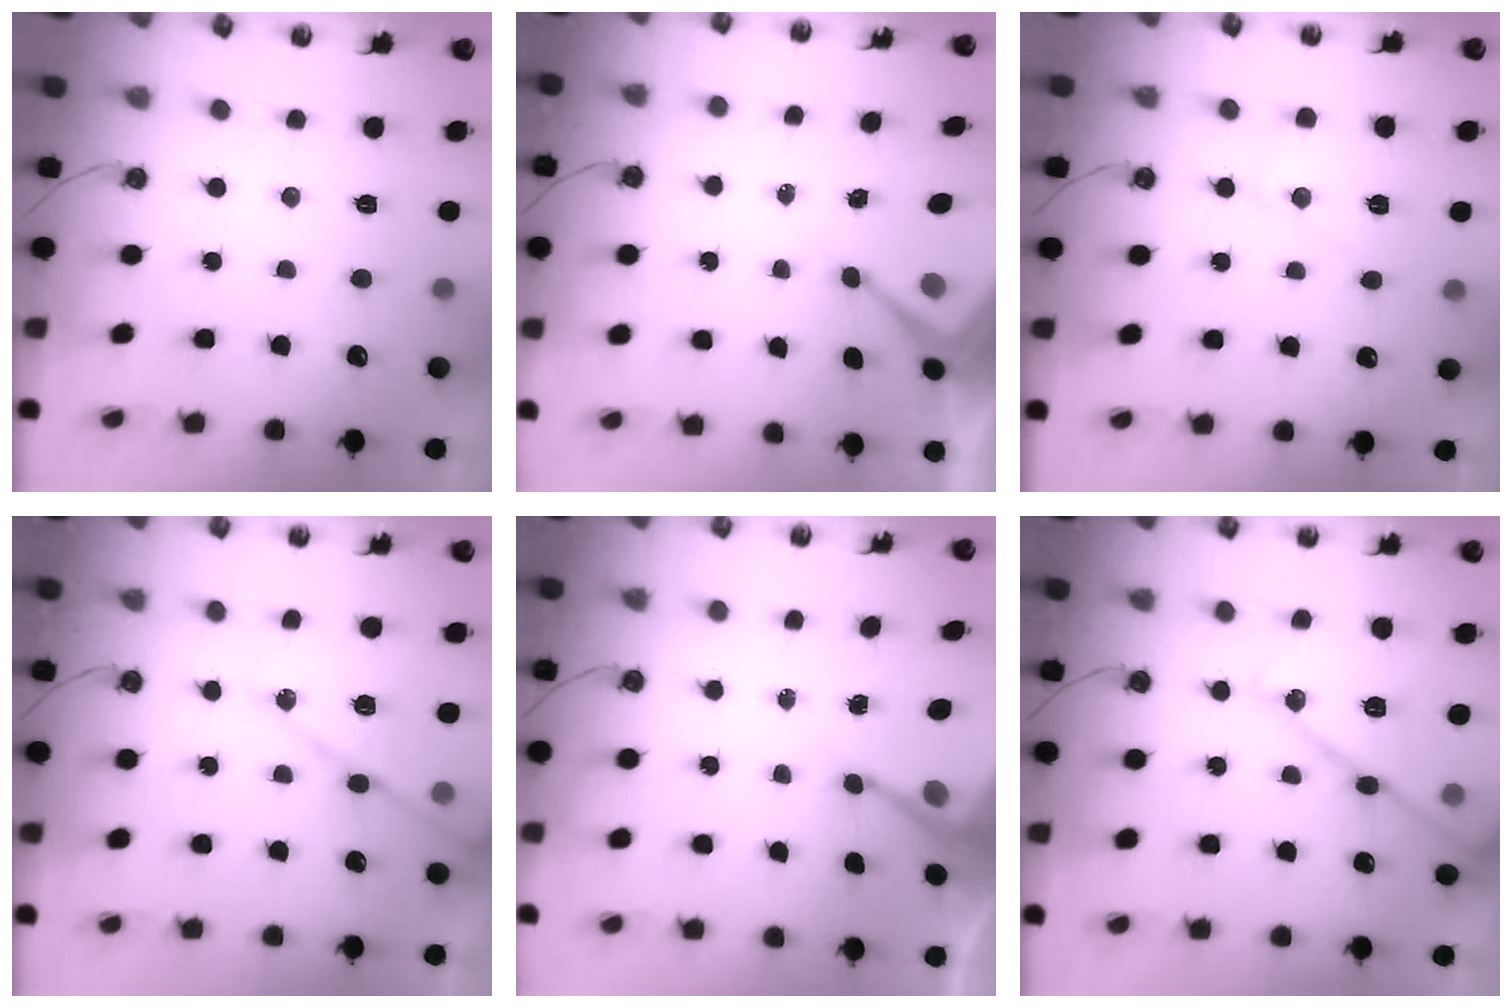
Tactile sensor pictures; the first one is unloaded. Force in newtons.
{"total": 6.9, "press": 6.9, "slide": 0.7}
{"total": 8.5, "press": 8.5, "slide": 0.6}
{"total": 16.2, "press": 16.2, "slide": 1.2}
{"total": 6.8, "press": 6.8, "slide": 0.5}
{"total": 22.0, "press": 21.9, "slide": 1.9}